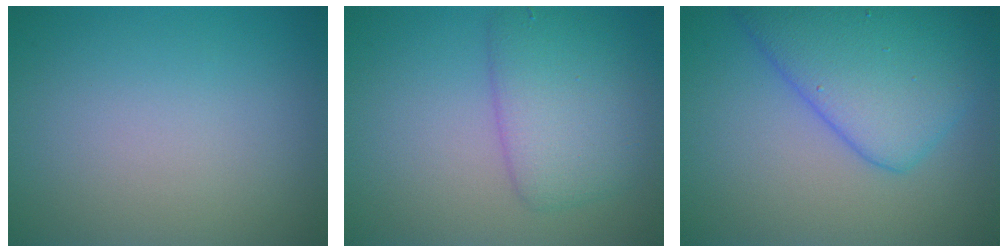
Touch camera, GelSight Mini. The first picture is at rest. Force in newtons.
{"total": 4.6, "press": 4.6, "slide": 0.1}
{"total": 7.4, "press": 7.4, "slide": 0.2}